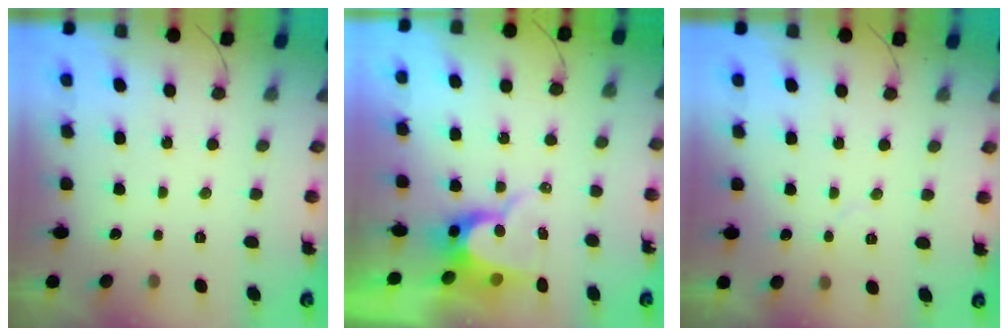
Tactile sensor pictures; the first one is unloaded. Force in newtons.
{"total": 9.8, "press": 9.8, "slide": 0.7}
{"total": 2.9, "press": 2.9, "slide": 0.2}